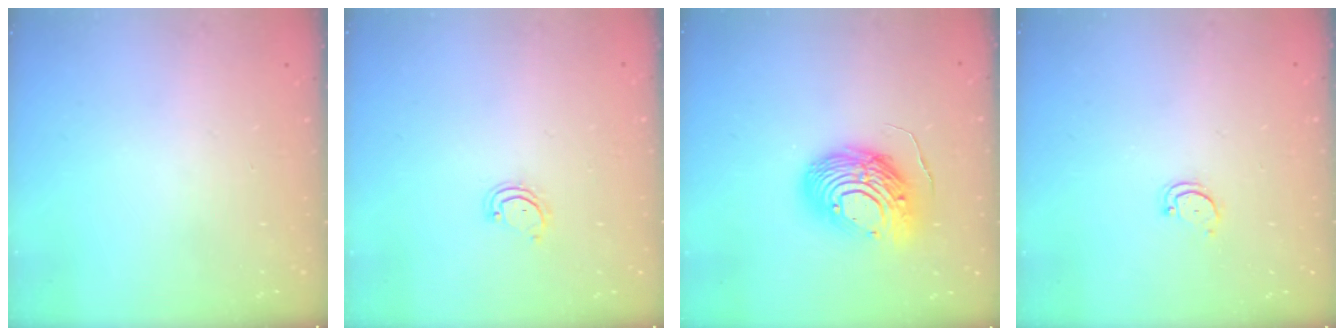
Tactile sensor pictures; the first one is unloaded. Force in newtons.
{"total": 2.9, "press": 2.9, "slide": 0.3}
{"total": 14.7, "press": 14.6, "slide": 1.4}
{"total": 3.0, "press": 3.0, "slide": 0.2}